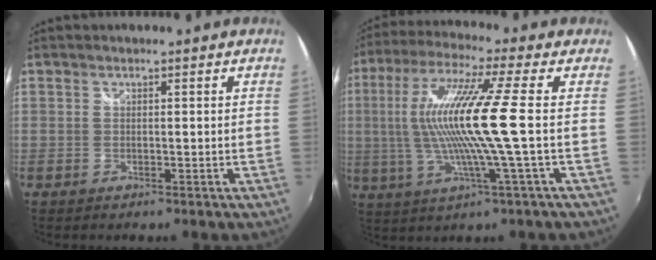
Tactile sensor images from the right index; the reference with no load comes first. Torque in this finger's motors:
{"motor_torque": [1.54, -0.26, 1.05, 0.21]}